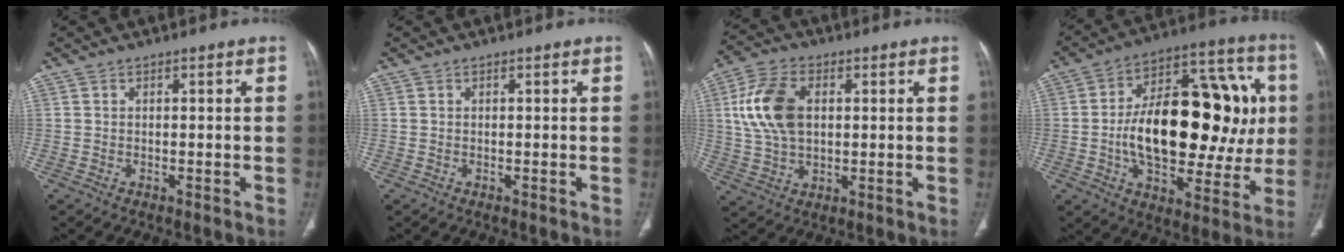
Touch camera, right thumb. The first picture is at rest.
{"total": 0.0}
{"total": 12.1, "force": [2.2, 7.5, 9.2], "torque": [-0.182, 0.007, 0.043]}
{"total": 29.9, "force": [1.1, 15.1, 25.8], "torque": [-0.362, 0.026, 0.020]}